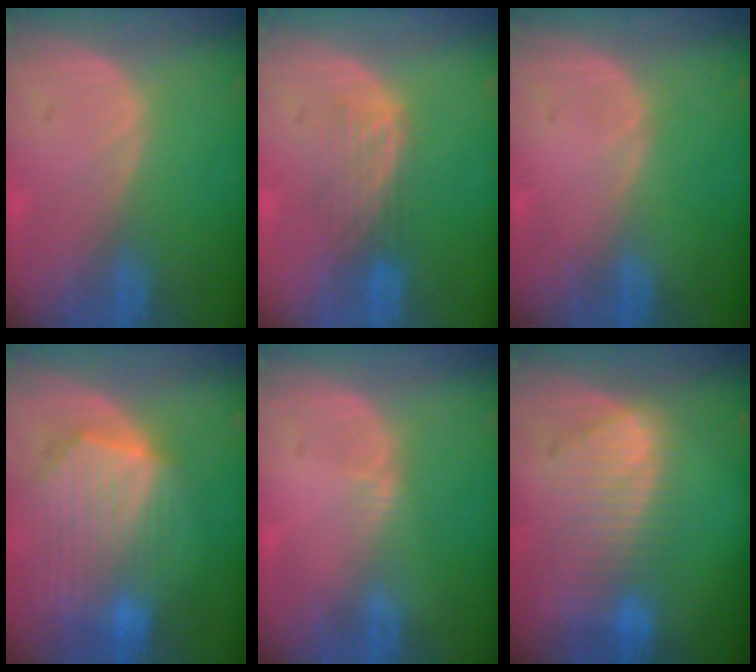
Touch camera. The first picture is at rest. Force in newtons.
{"total": 4.6, "press": 3.8, "slide": 2.6}
{"total": 0.0}
{"total": 10.3, "press": 9.0, "slide": 5.1}
{"total": 0.8, "press": 0.8, "slide": 0.4}
{"total": 8.4, "press": 7.7, "slide": 3.5}